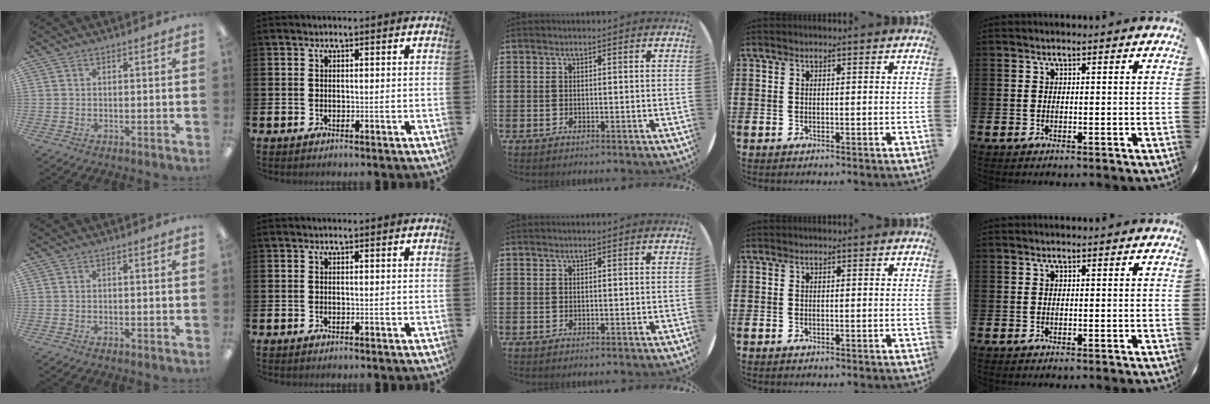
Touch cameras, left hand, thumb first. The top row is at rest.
{}